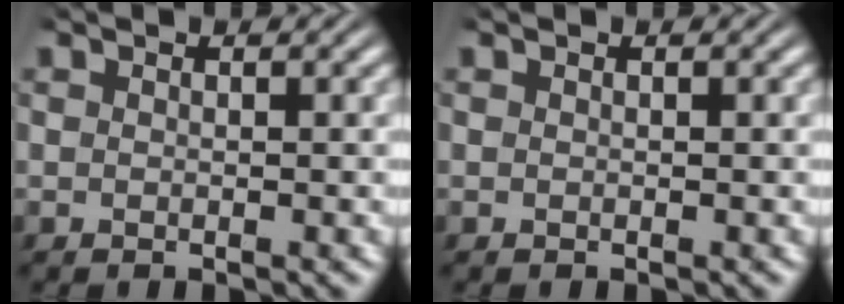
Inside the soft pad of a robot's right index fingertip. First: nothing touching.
{"total": 0.0}